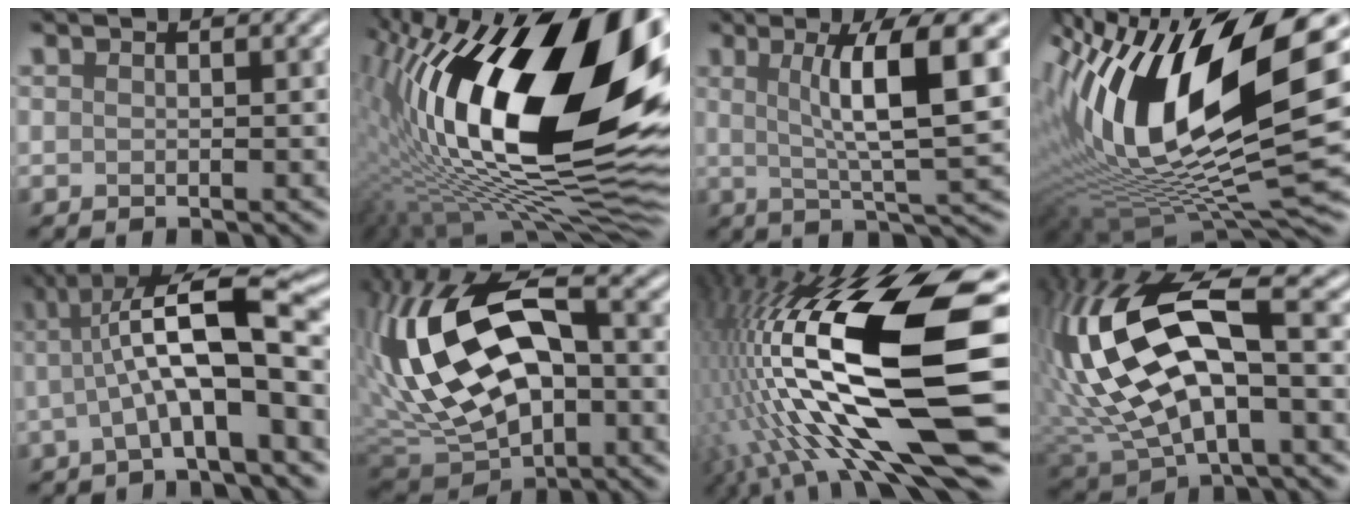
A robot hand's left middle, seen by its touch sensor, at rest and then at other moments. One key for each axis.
{"total": 20.6, "fx": 2.6, "fy": 8.9, "fz": 18.4, "tx": -0.313, "ty": 0.017, "tz": 0.038}
{"total": 8.6, "fx": 1.5, "fy": 1.5, "fz": 8.4, "tx": -0.116, "ty": -0.001, "tz": 0.034}
{"total": 16.3, "fx": 3.4, "fy": 7.0, "fz": 14.4, "tx": -0.284, "ty": 0.011, "tz": 0.059}
{"total": 9.1, "fx": -0.2, "fy": 2.3, "fz": 8.8, "tx": -0.137, "ty": 0.016, "tz": -0.004}
{"total": 17.1, "fx": 0.6, "fy": 9.6, "fz": 14.1, "tx": -0.289, "ty": 0.014, "tz": 0.016}
{"total": 18.1, "fx": -1.3, "fy": 5.1, "fz": 17.3, "tx": -0.337, "ty": 0.005, "tz": -0.017}
{"total": 16.1, "fx": 1.6, "fy": 7.8, "fz": 14.0, "tx": -0.313, "ty": 0.014, "tz": 0.039}